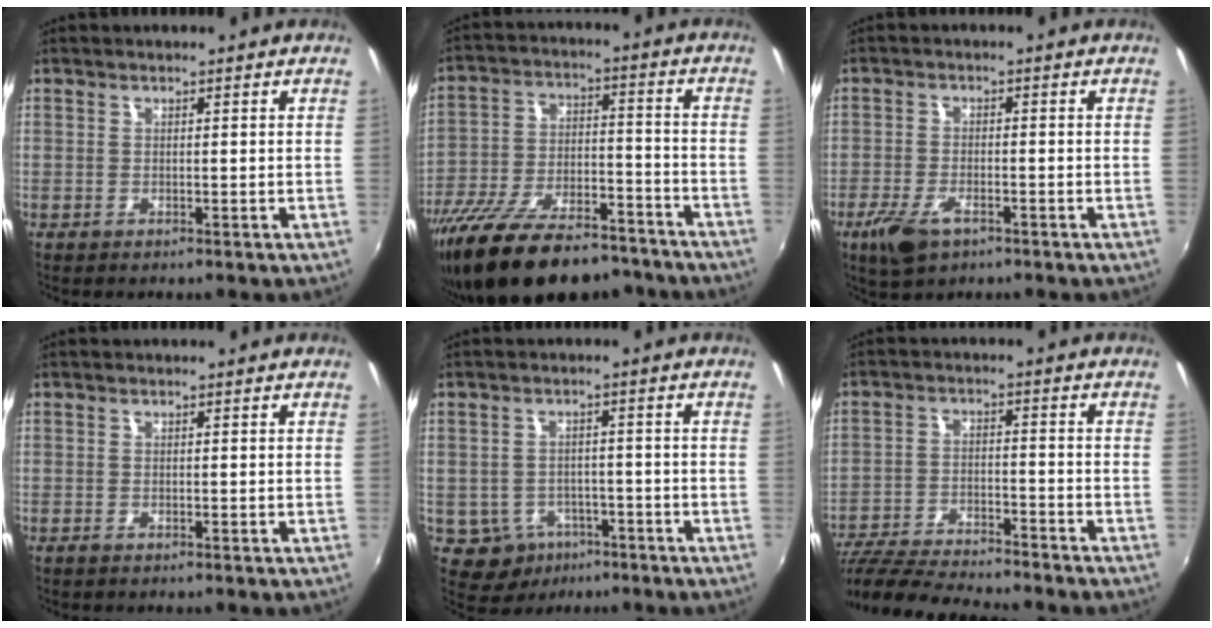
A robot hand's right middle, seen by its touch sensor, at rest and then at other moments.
{"total": 22.4, "force": [-17.4, 8.2, 11.4], "torque": [-0.214, -0.019, -0.263]}
{"total": 6.8, "force": [-4.1, 3.1, 4.5], "torque": [-0.114, -0.017, -0.075]}
{"total": 0.0}
{"total": 6.9, "force": [-3.7, 5.6, 1.9], "torque": [-0.052, 0.006, -0.039]}
{"total": 17.2, "force": [-15.1, 2.3, 7.9], "torque": [-0.168, -0.034, -0.250]}